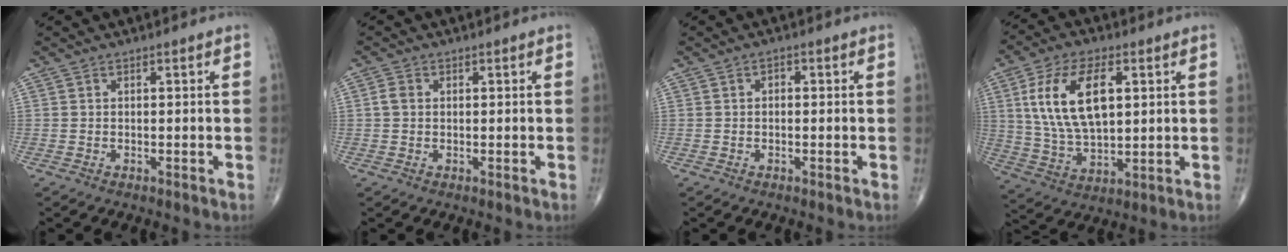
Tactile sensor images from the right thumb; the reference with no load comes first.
{"total": 1.8, "force": [0.1, 1.4, 1.1], "torque": [-0.020, 0.005, 0.000]}
{"total": 1.1, "force": [0.0, 0.8, 0.7], "torque": [-0.005, 0.005, -0.005]}
{"total": 16.3, "force": [4.1, 8.3, 13.4], "torque": [-0.245, -0.006, 0.083]}